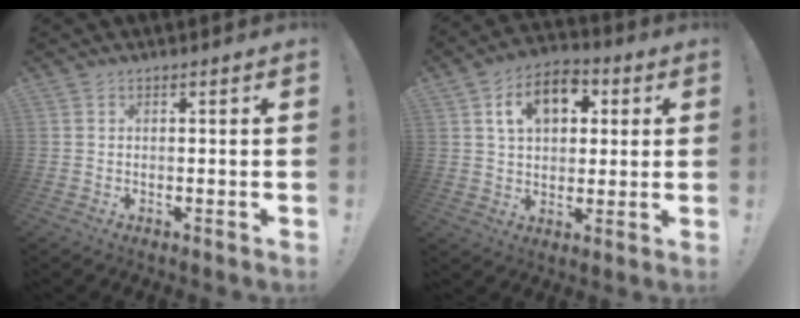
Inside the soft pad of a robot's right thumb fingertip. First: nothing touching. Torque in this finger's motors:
{"motor_torque": [1.27, 1.54, 0.59, 0.14, 0.03]}